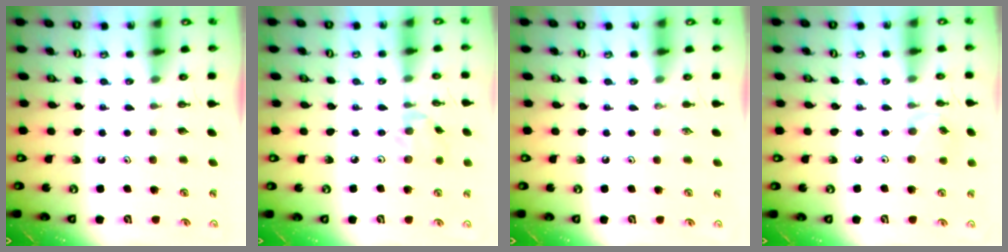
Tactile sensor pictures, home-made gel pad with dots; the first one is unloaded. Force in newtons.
{"total": 3.0, "press": 2.9, "slide": 0.4}
{"total": 0.0}
{"total": 2.7, "press": 2.7, "slide": 0.1}